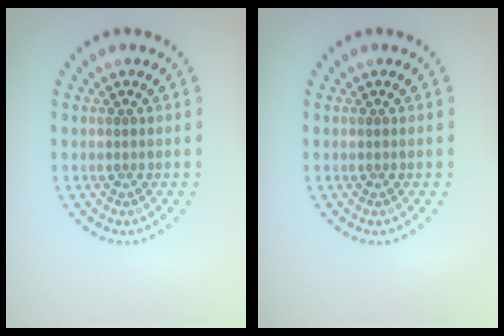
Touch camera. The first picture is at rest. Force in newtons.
{"total": 0.0}